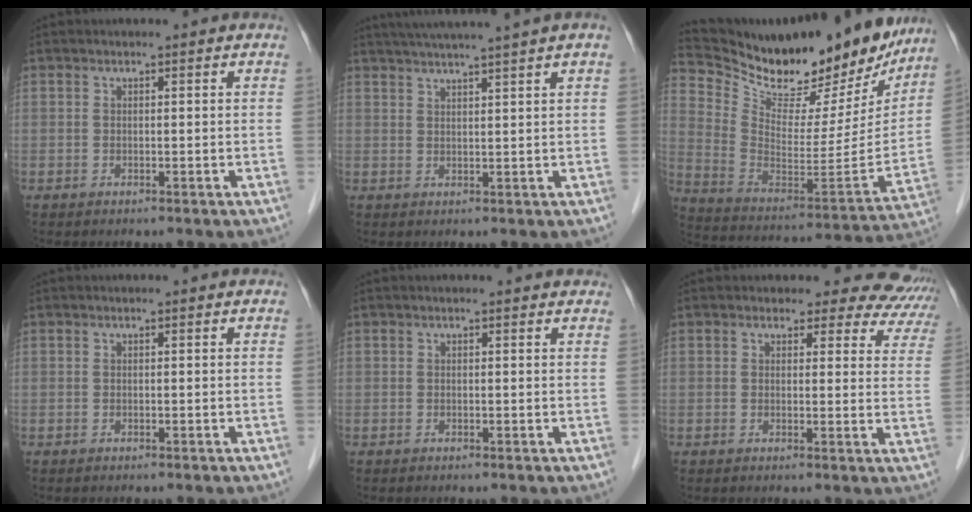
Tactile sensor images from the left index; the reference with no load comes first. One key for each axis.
{"total": 8.9, "fx": 7.5, "fy": -1.4, "fz": 4.6, "tx": -0.070, "ty": 0.021, "tz": 0.103}
{"total": 28.1, "fx": 24.7, "fy": 7.2, "fz": 11.4, "tx": -0.193, "ty": -0.045, "tz": 0.358}
{"total": 0.0}
{"total": 3.7, "fx": 3.4, "fy": 1.0, "fz": 1.0, "tx": -0.013, "ty": 0.018, "tz": 0.031}
{"total": 12.1, "fx": 11.1, "fy": 4.6, "fz": 1.4, "tx": 0.026, "ty": -0.041, "tz": 0.084}